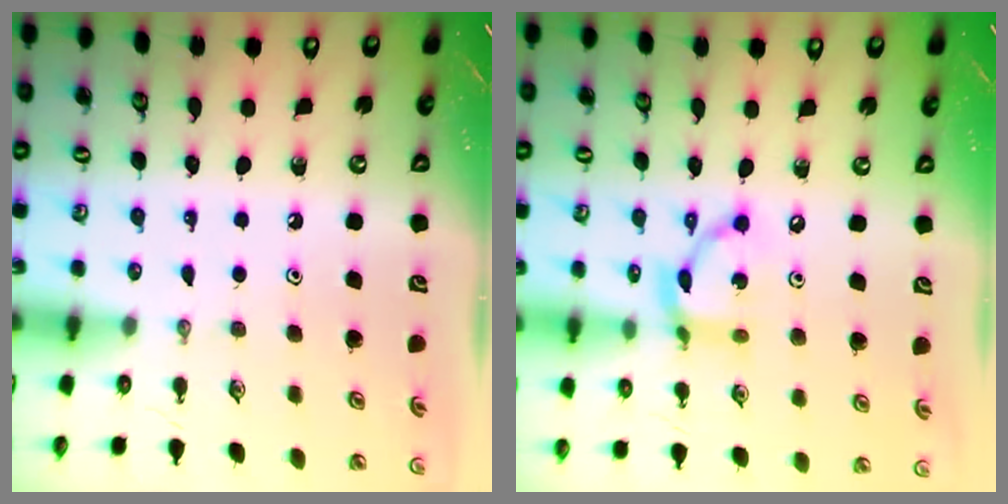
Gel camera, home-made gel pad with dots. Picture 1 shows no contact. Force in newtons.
{"total": 11.5, "press": 11.5, "slide": 0.8}